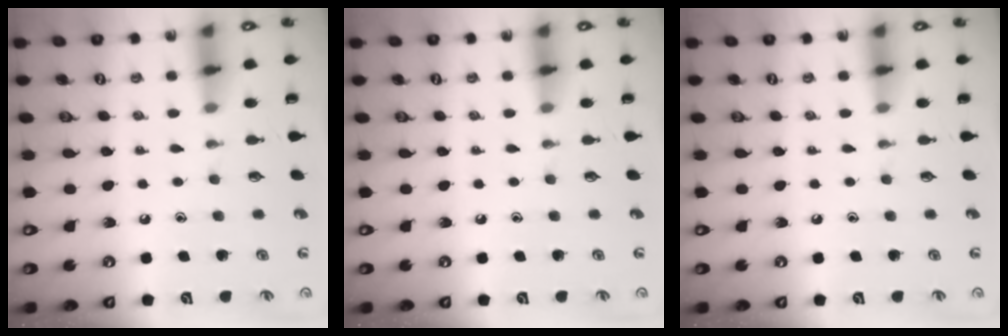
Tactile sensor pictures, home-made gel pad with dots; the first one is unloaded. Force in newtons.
{"total": 0.0}
{"total": 0.0}